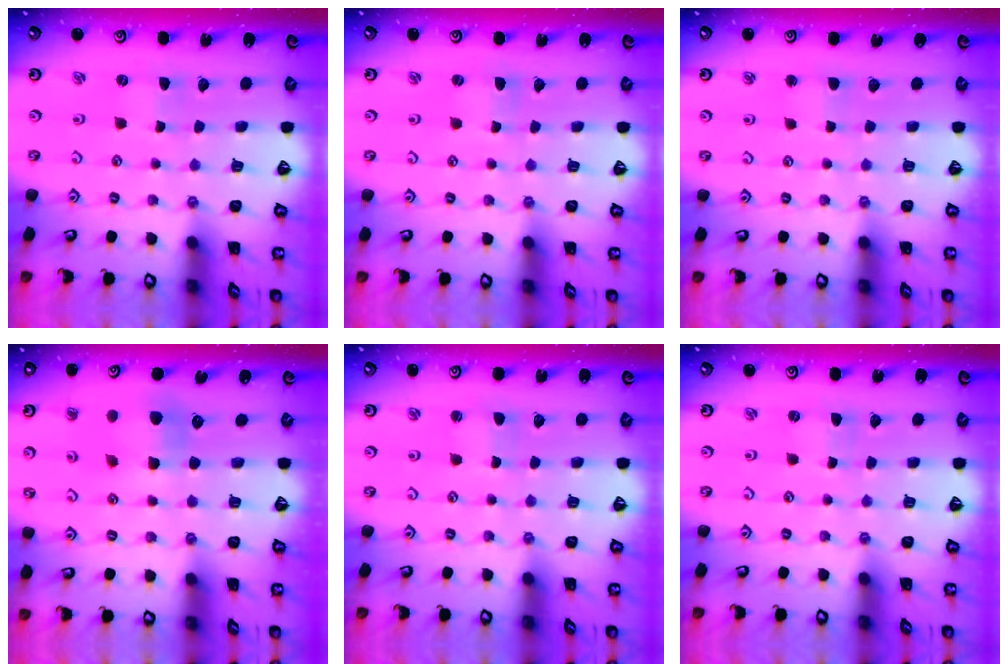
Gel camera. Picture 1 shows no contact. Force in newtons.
{"total": 0.0}
{"total": 3.0, "press": 3.0, "slide": 0.4}
{"total": 7.1, "press": 7.1, "slide": 0.7}
{"total": 2.0, "press": 2.0, "slide": 0.3}
{"total": 0.0}